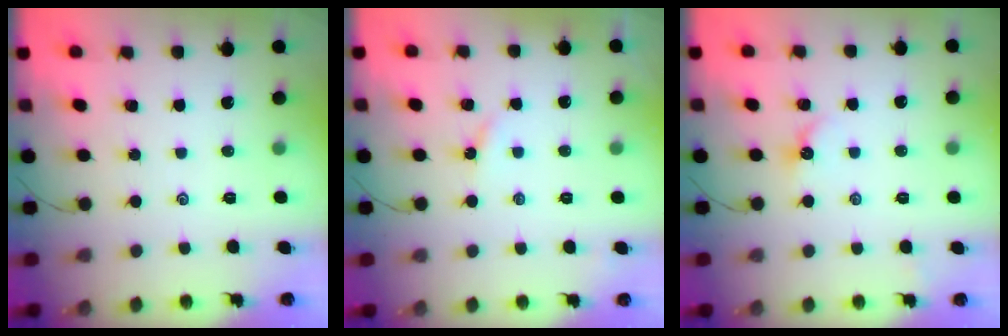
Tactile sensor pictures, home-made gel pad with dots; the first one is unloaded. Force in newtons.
{"total": 2.7, "press": 2.7, "slide": 0.3}
{"total": 3.6, "press": 3.6, "slide": 0.6}